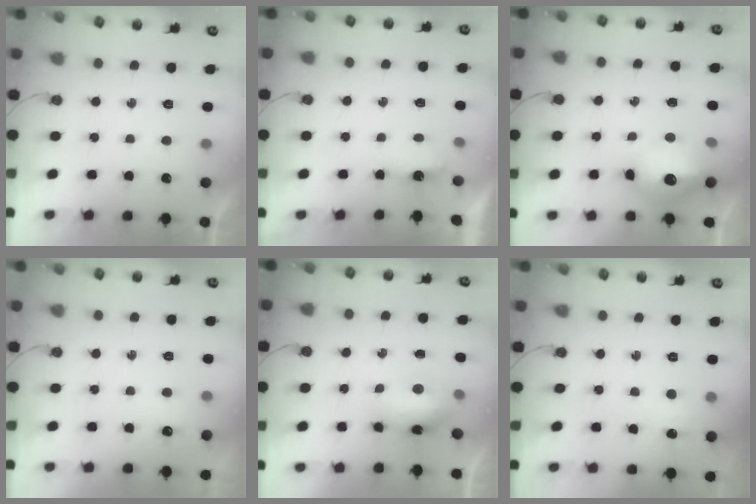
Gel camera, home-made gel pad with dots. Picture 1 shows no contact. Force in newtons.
{"total": 2.9, "press": 2.8, "slide": 0.6}
{"total": 14.6, "press": 14.5, "slide": 1.5}
{"total": 2.8, "press": 2.7, "slide": 0.4}
{"total": 8.4, "press": 8.4, "slide": 0.6}
{"total": 6.5, "press": 6.5, "slide": 0.8}